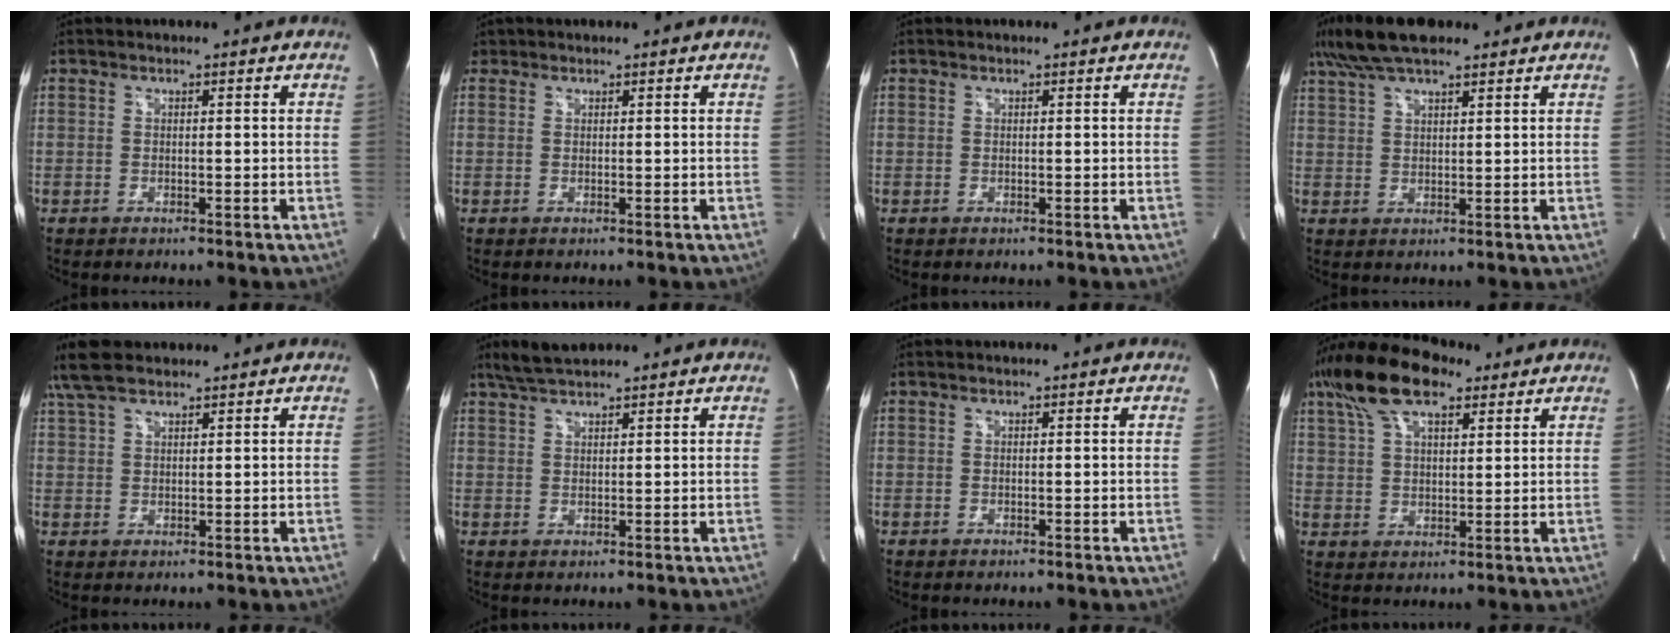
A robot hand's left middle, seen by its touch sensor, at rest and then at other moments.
{"total": 0.8, "force": [0.6, 0.6, 0.0], "torque": [0.003, 0.002, 0.009]}
{"total": 0.0}
{"total": 9.9, "force": [7.6, 2.5, 5.8], "torque": [-0.114, 0.034, 0.138]}
{"total": 7.4, "force": [5.9, 2.3, 3.7], "torque": [-0.086, 0.028, 0.119]}
{"total": 4.6, "force": [4.0, 0.7, 2.1], "torque": [-0.049, 0.017, 0.078]}
{"total": 0.0}
{"total": 13.0, "force": [8.5, 5.0, 8.6], "torque": [-0.177, 0.039, 0.157]}